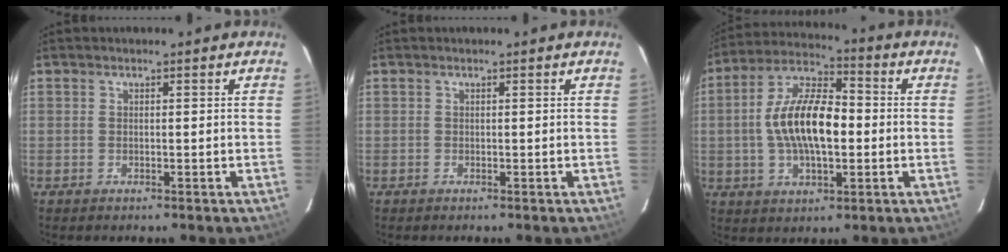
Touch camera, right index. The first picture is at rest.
{"total": 0.0}
{"total": 14.6, "force": [-0.8, 6.6, 13.0], "torque": [-0.248, 0.016, -0.018]}